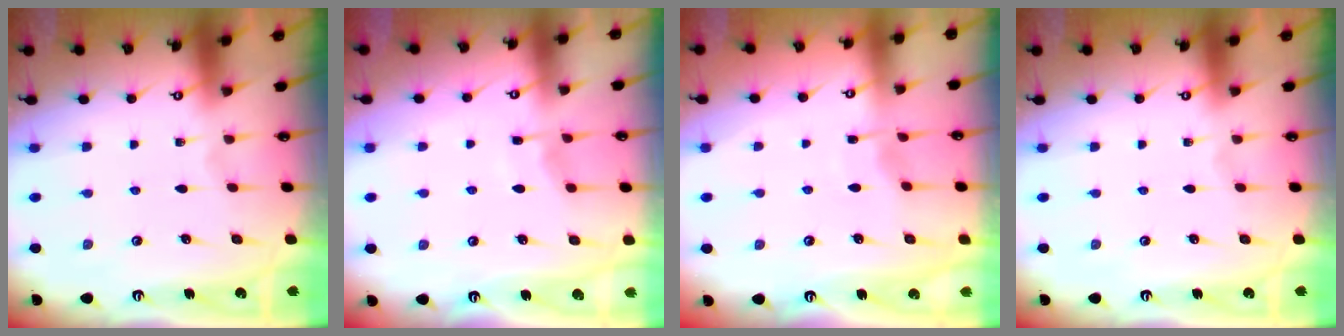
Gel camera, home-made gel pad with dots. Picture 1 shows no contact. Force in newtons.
{"total": 3.5, "press": 3.4, "slide": 0.5}
{"total": 2.8, "press": 2.7, "slide": 0.5}
{"total": 0.0}